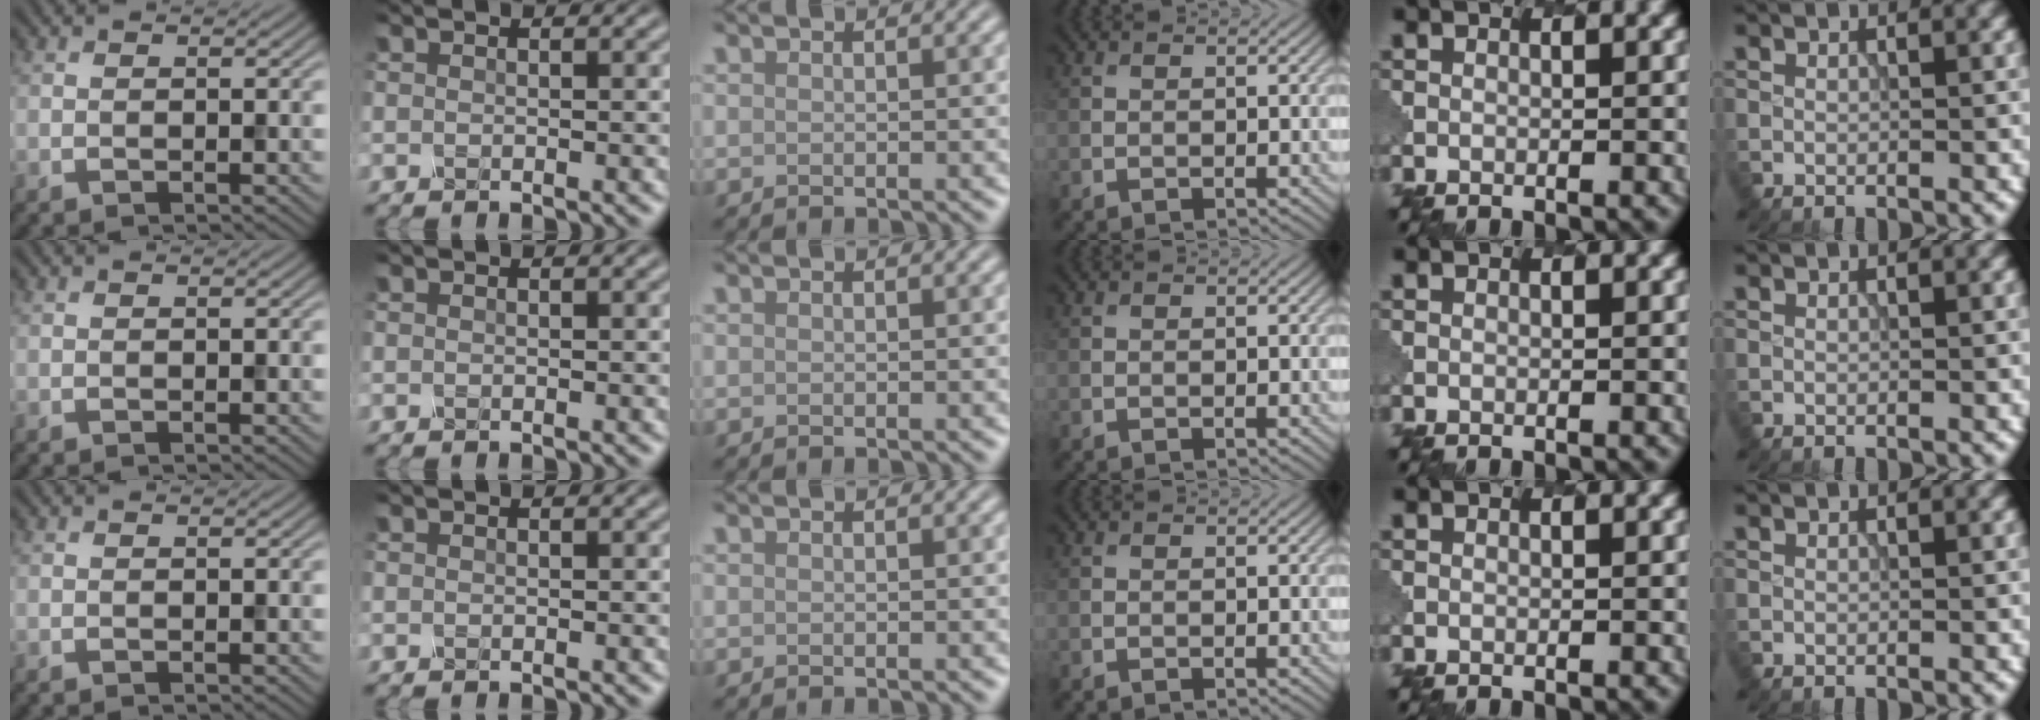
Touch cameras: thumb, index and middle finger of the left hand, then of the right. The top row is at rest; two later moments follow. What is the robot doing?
{"motion": "dispense", "object": "spray bottle"}